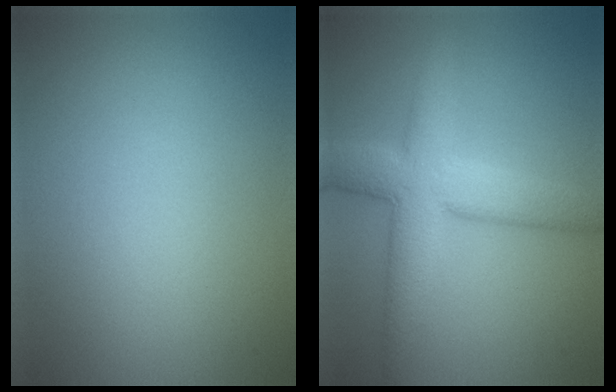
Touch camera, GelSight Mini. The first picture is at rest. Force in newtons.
{"total": 7.3, "press": 7.3, "slide": 0.4}